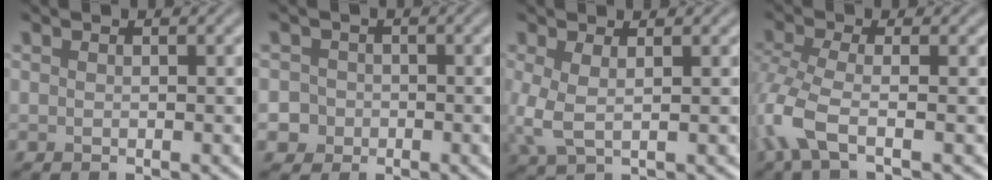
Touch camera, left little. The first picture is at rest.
{"total": 4.3, "force": [-1.7, 3.9, 0.7], "torque": [0.004, 0.002, -0.049]}
{"total": 2.9, "force": [0.3, 1.1, 2.6], "torque": [-0.068, -0.001, 0.003]}
{"total": 5.0, "force": [-2.0, 1.6, 4.3], "torque": [-0.112, -0.007, -0.053]}